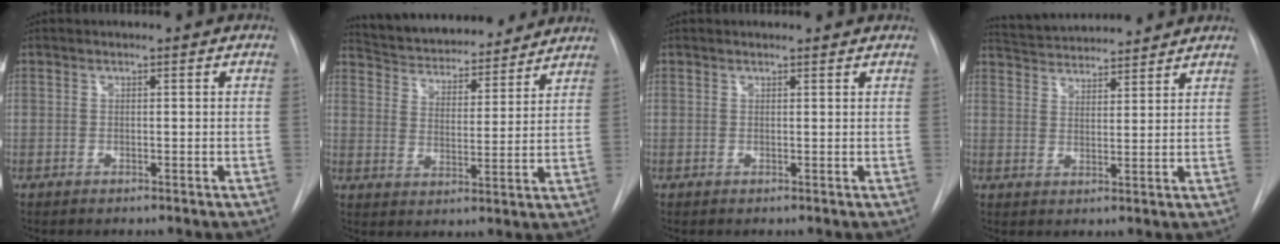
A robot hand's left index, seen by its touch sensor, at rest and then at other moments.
{"total": 18.4, "force": [17.0, 4.3, 5.5], "torque": [-0.091, 0.012, 0.249]}
{"total": 2.7, "force": [2.6, 0.5, 0.4], "torque": [-0.010, 0.015, 0.027]}
{"total": 12.1, "force": [11.6, 1.8, 3.1], "torque": [-0.055, 0.026, 0.177]}